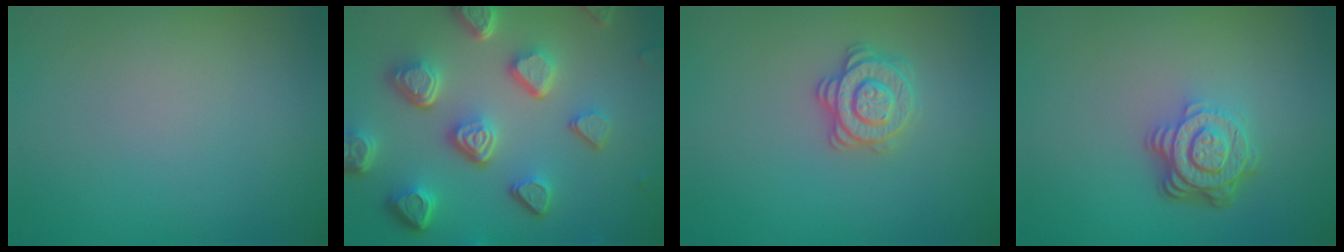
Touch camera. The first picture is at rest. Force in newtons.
{"total": 7.5, "press": 5.6, "slide": 5.0}
{"total": 2.8, "press": 2.6, "slide": 1.0}
{"total": 4.6, "press": 3.4, "slide": 3.2}